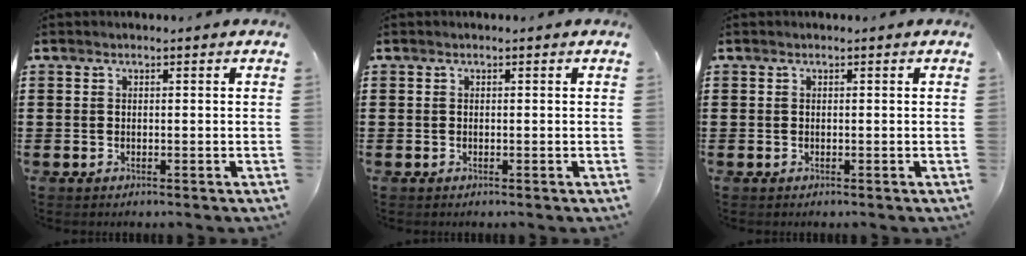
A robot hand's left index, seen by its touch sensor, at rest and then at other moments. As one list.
[{"total": 0.0}, {"total": 0.0}]